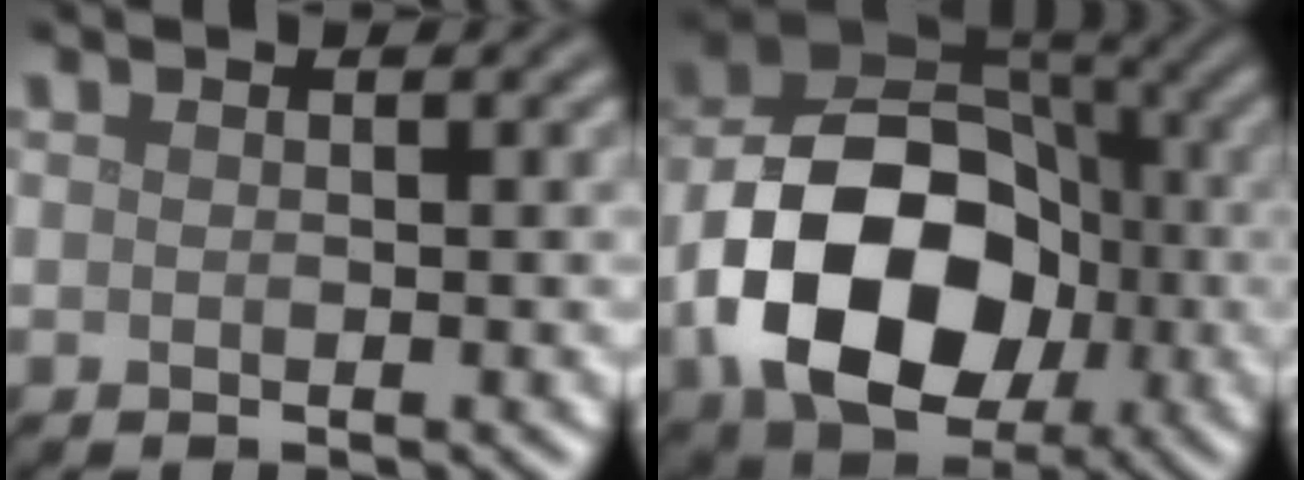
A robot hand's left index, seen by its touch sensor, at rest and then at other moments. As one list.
[{"total": 13.3, "force": [-3.1, 9.5, 8.8], "torque": [-0.156, -0.014, -0.062]}]